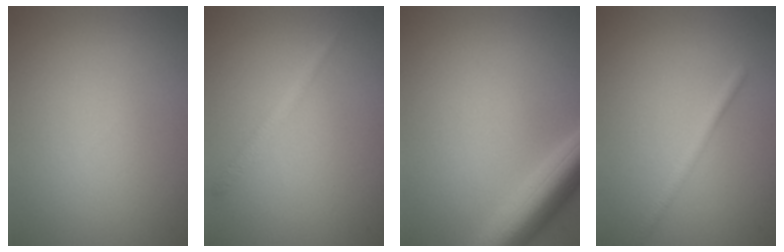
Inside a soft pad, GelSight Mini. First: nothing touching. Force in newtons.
{"total": 1.2, "press": 1.2, "slide": 0.0}
{"total": 6.2, "press": 6.2, "slide": 0.4}
{"total": 1.7, "press": 1.7, "slide": 0.1}